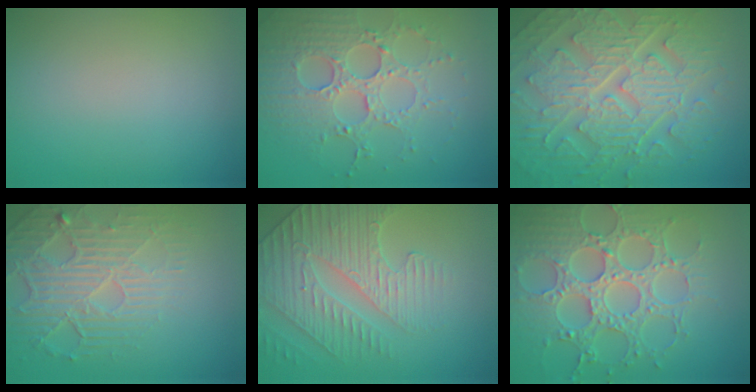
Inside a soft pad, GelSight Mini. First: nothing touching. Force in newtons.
{"total": 5.1, "press": 4.5, "slide": 2.3}
{"total": 10.0, "press": 6.8, "slide": 7.3}
{"total": 4.4, "press": 4.0, "slide": 1.7}
{"total": 4.2, "press": 4.1, "slide": 0.6}
{"total": 7.5, "press": 6.0, "slide": 4.4}